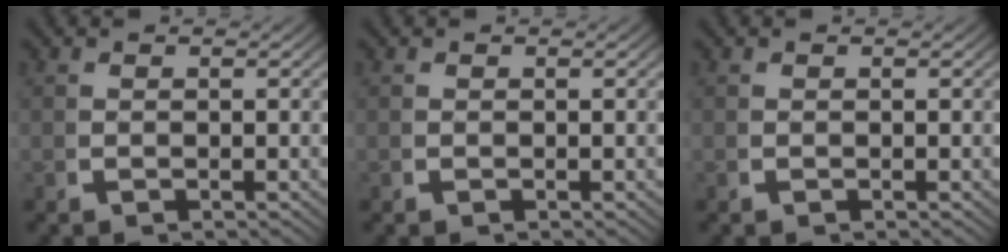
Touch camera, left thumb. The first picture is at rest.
{"total": 0.0}
{"total": 0.0}